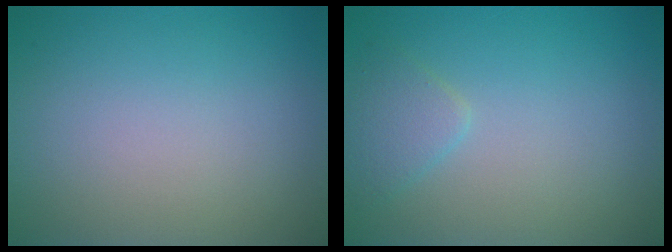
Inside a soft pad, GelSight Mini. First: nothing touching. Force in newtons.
{"total": 1.7, "press": 1.7, "slide": 0.1}